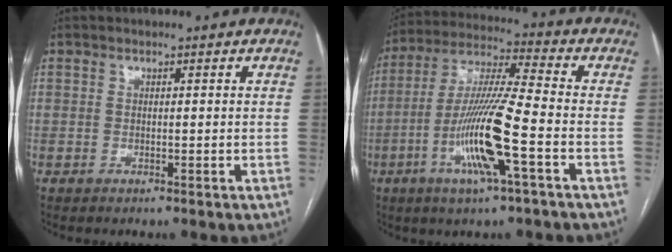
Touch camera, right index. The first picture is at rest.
{"total": 14.2, "force": [-4.8, 0.3, 13.3], "torque": [-0.267, -0.006, -0.094]}